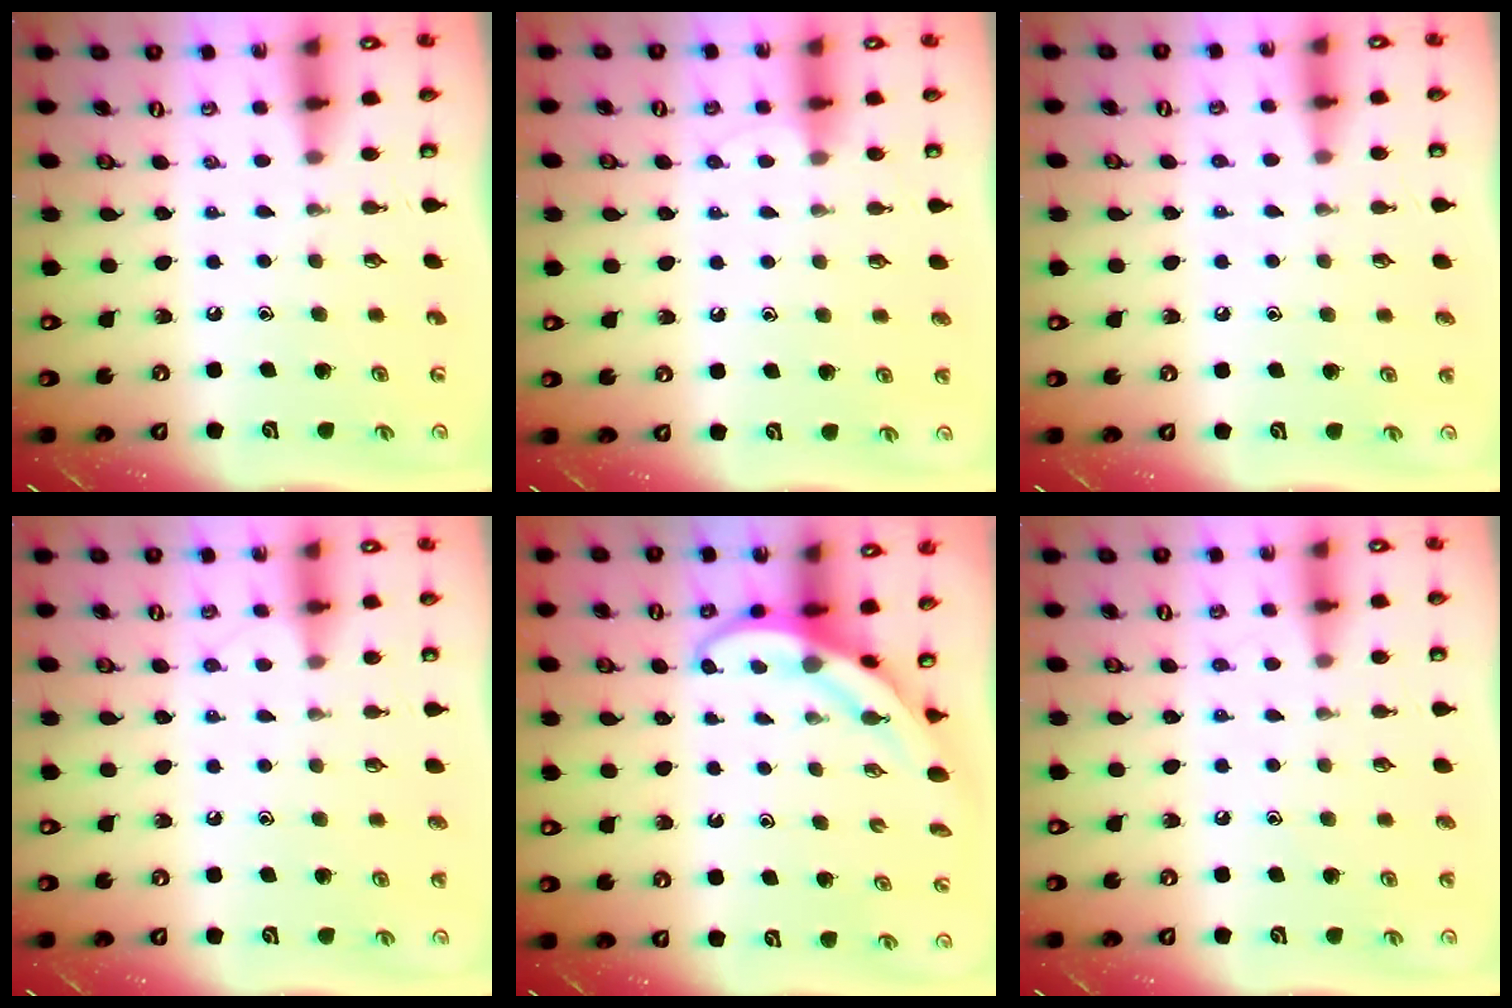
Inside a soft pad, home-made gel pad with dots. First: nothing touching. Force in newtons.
{"total": 3.7, "press": 3.7, "slide": 0.4}
{"total": 3.6, "press": 3.5, "slide": 0.4}
{"total": 5.1, "press": 5.1, "slide": 0.5}
{"total": 4.0, "press": 4.0, "slide": 0.3}
{"total": 5.1, "press": 5.1, "slide": 0.5}